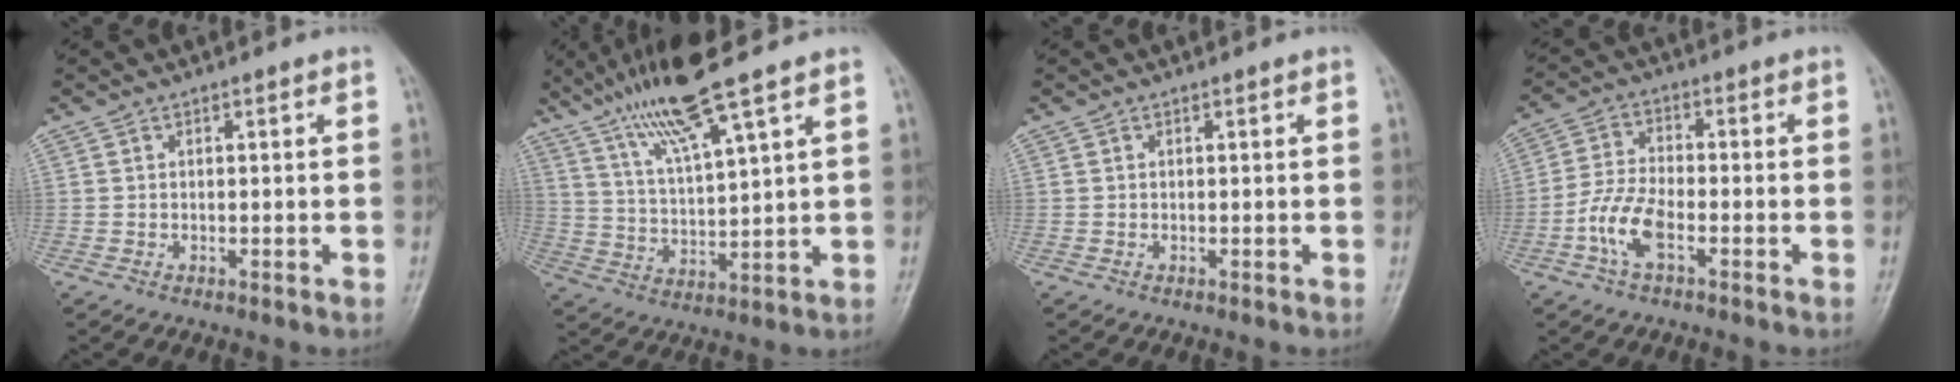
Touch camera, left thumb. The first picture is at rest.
{"total": 12.4, "force": [8.4, 0.9, 9.1], "torque": [-0.173, -0.032, 0.165]}
{"total": 0.0}
{"total": 7.3, "force": [-3.1, 3.2, 5.8], "torque": [-0.127, 0.018, -0.065]}